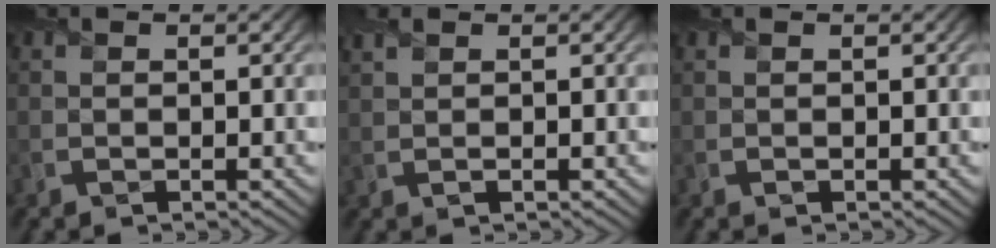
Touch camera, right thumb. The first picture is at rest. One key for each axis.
{"total": 1.7, "fx": 0.8, "fy": 0.6, "fz": 1.4, "tx": -0.036, "ty": 0.005, "tz": 0.016}
{"total": 0.0}